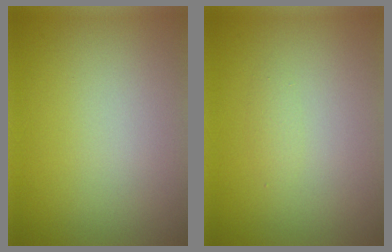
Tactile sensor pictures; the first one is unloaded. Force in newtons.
{"total": 0.6, "press": 0.6, "slide": 0.0}